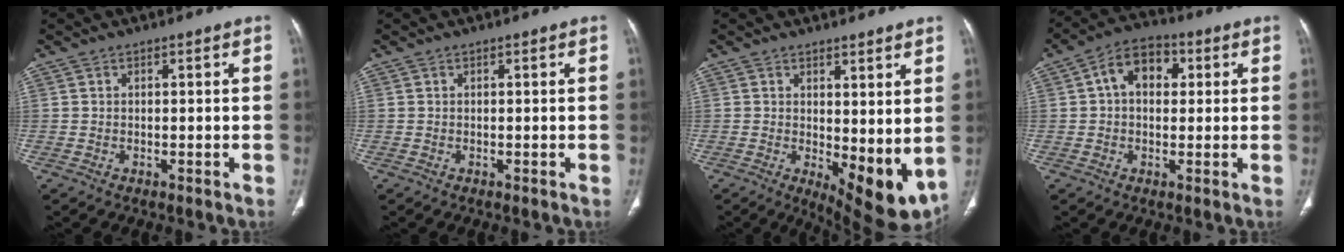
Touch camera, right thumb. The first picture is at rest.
{"total": 0.0}
{"total": 10.6, "force": [0.4, 4.6, 9.6], "torque": [-0.114, -0.029, 0.021]}
{"total": 8.7, "force": [1.8, 6.1, 5.9], "torque": [-0.071, 0.016, 0.021]}